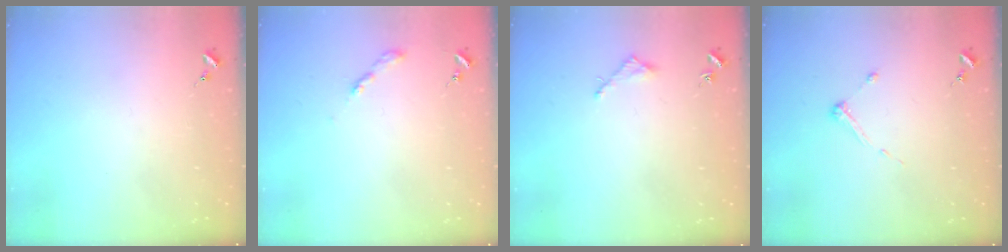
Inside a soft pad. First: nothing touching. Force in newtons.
{"total": 2.6, "press": 2.6, "slide": 0.3}
{"total": 2.0, "press": 2.0, "slide": 0.1}
{"total": 3.6, "press": 3.6, "slide": 0.4}